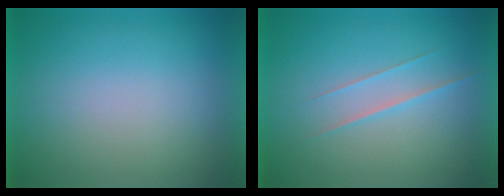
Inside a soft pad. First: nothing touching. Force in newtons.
{"total": 1.5}